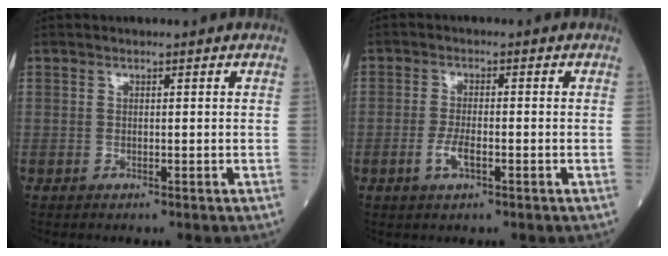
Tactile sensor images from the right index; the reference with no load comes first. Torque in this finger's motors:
{"motor_torque": [0.33, -0.09, 0.23, 0.06]}